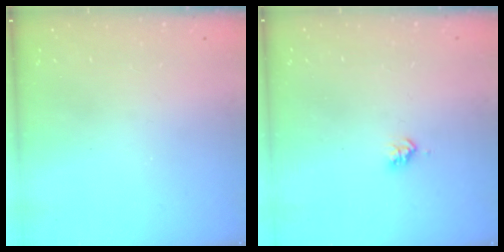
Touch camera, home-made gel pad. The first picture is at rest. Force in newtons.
{"total": 3.1, "press": 3.1, "slide": 0.4}